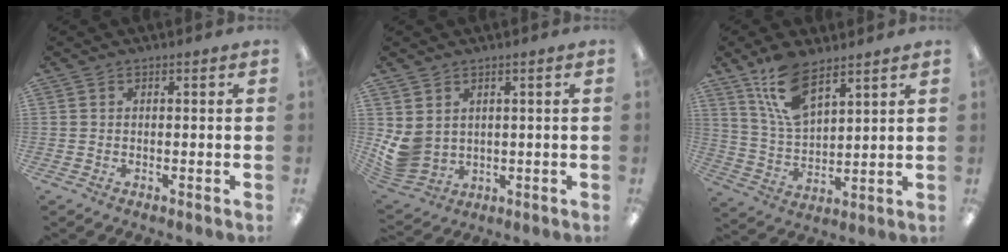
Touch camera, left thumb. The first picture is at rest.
{"total": 5.8, "force": [1.7, 4.9, 2.7], "torque": [-0.080, -0.016, 0.036]}
{"total": 12.1, "force": [8.2, 5.1, 7.3], "torque": [-0.152, -0.029, 0.155]}